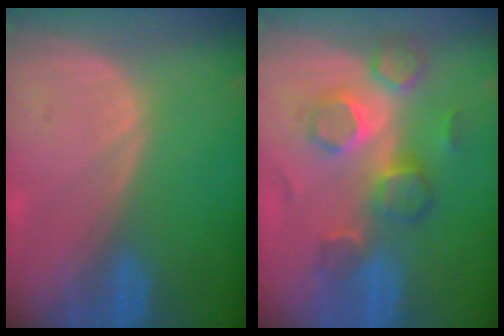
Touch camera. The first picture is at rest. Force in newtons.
{"total": 8.9, "press": 7.7, "slide": 4.5}